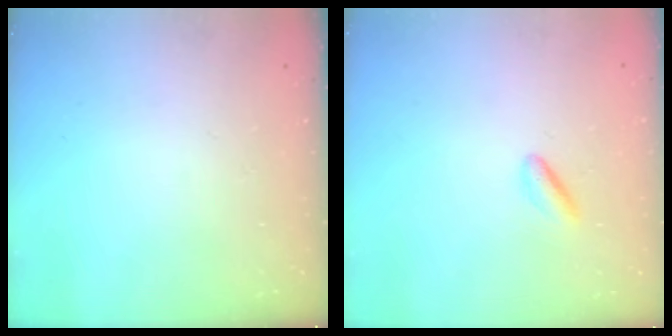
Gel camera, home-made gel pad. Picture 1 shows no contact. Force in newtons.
{"total": 2.7, "press": 2.6, "slide": 0.7}